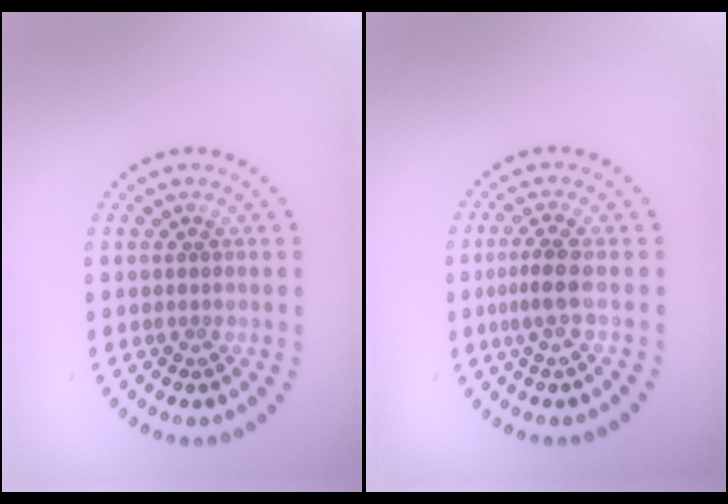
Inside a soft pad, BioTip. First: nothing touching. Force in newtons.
{"total": 2.3, "press": 1.6, "slide": 1.5}